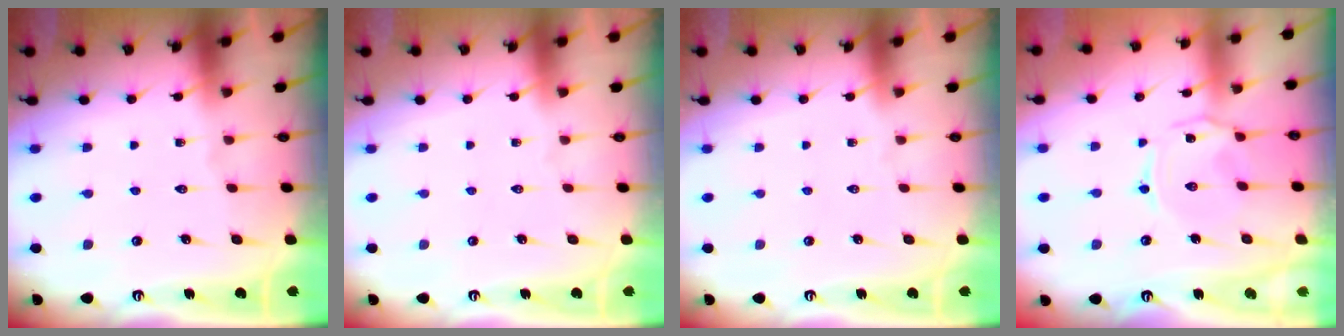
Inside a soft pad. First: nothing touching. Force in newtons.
{"total": 0.0}
{"total": 0.0}
{"total": 1.5, "press": 1.4, "slide": 0.5}